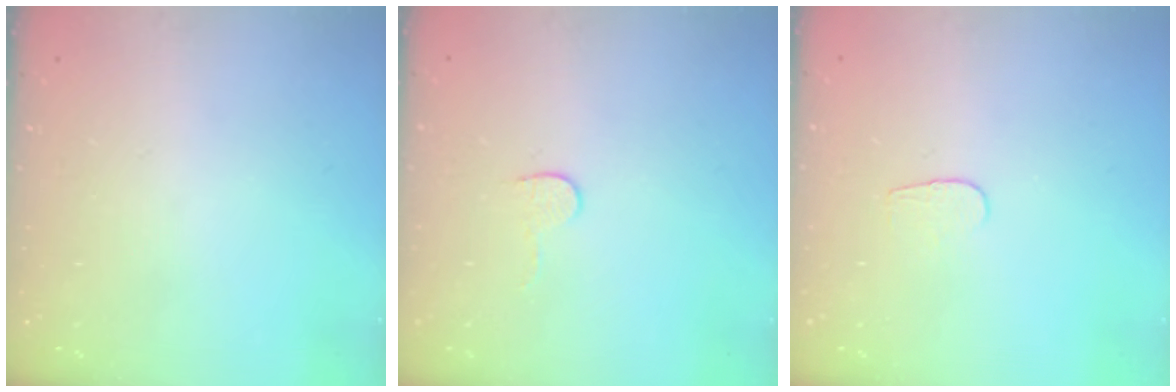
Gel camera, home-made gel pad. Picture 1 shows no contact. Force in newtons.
{"total": 4.0, "press": 4.0, "slide": 0.3}
{"total": 3.6, "press": 3.6, "slide": 0.3}